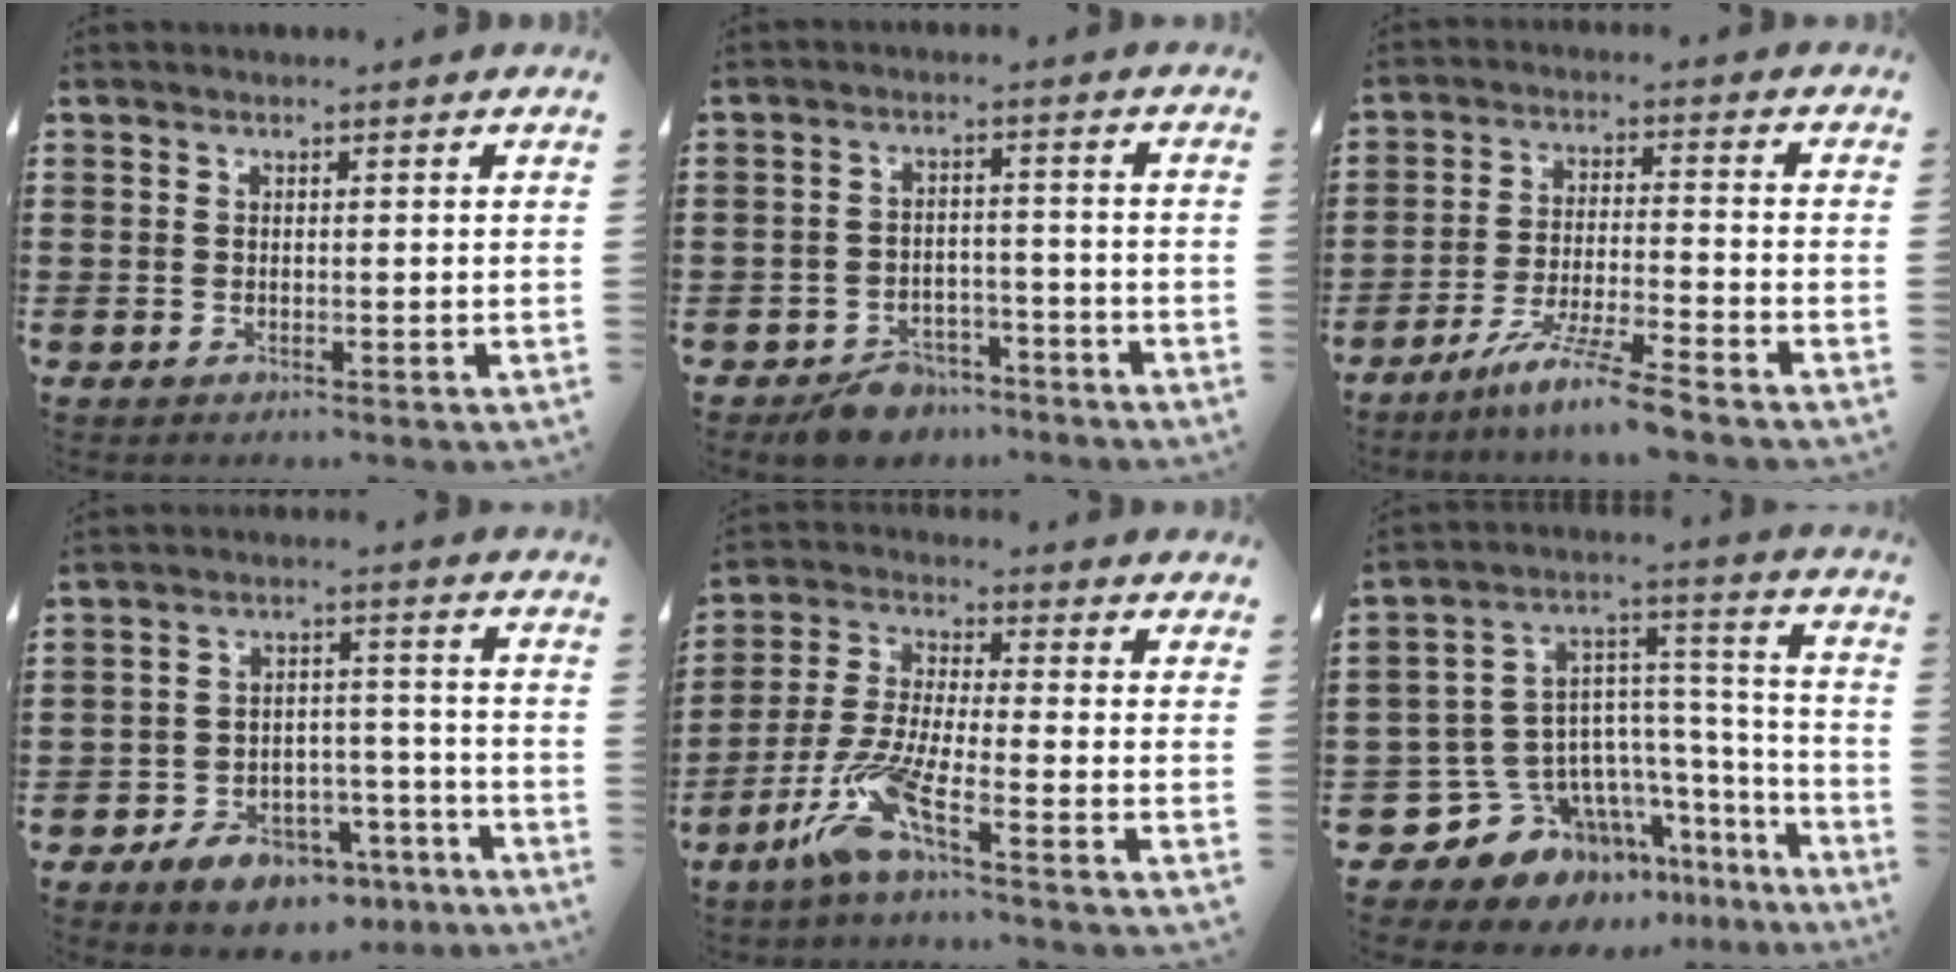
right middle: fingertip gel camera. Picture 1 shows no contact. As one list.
[{"total": 4.7, "force": [-4.3, 1.8, 0.6], "torque": [-0.018, 0.013, -0.086]}, {"total": 7.9, "force": [-6.6, -0.5, 4.2], "torque": [-0.084, -0.013, -0.127]}, {"total": 7.0, "force": [-5.7, 3.2, 2.6], "torque": [-0.039, 0.032, -0.104]}, {"total": 8.9, "force": [-5.6, 0.9, 6.8], "torque": [-0.157, -0.011, -0.112]}, {"total": 10.4, "force": [-7.0, 7.1, 2.7], "torque": [-0.088, -0.008, -0.123]}]